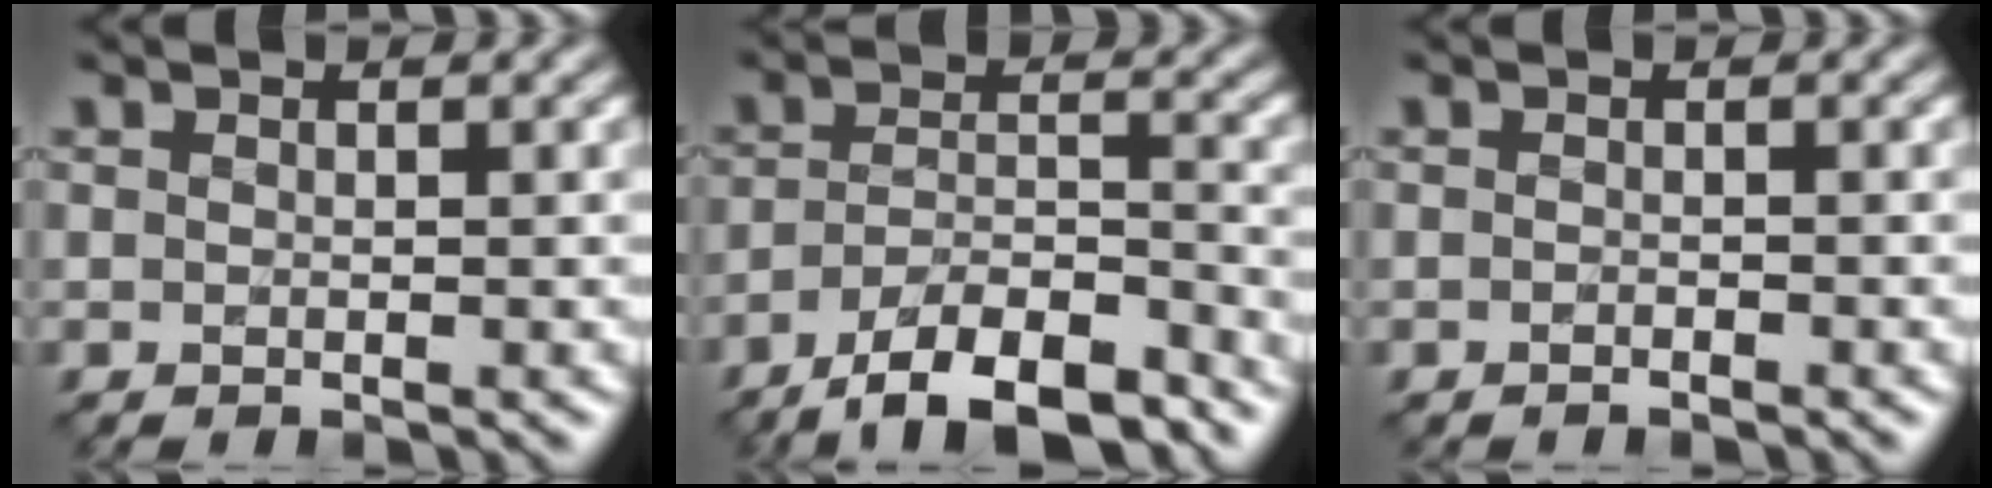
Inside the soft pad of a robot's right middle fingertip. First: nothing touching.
{"total": 9.9, "force": [-7.8, 2.8, 5.4], "torque": [-0.088, -0.008, -0.129]}
{"total": 0.5, "force": [-0.5, 0.0, 0.2], "torque": [0.000, 0.003, -0.008]}